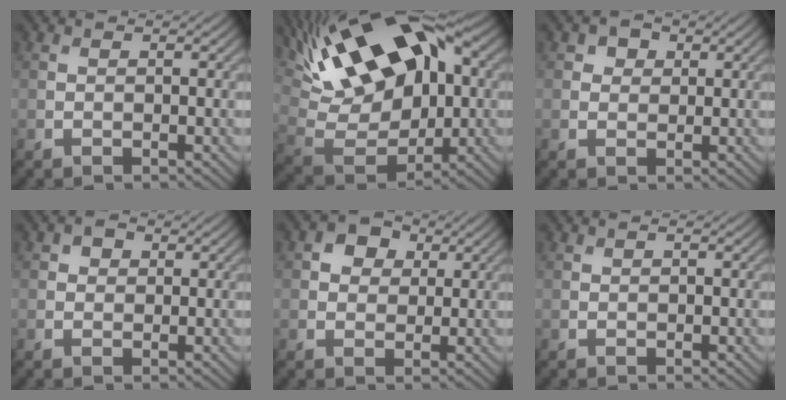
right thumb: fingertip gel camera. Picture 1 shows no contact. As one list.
[{"total": 19.0, "force": [7.1, 10.1, 14.5], "torque": [-0.258, 0.045, 0.103]}, {"total": 2.4, "force": [1.0, 1.9, 1.0], "torque": [-0.013, 0.001, 0.012]}, {"total": 1.8, "force": [0.7, 1.4, 0.8], "torque": [-0.011, 0.002, 0.008]}, {"total": 4.0, "force": [1.5, 3.1, 2.1], "torque": [-0.034, 0.006, 0.017]}, {"total": 0.5, "force": [0.3, 0.3, 0.3], "torque": [-0.005, 0.001, 0.004]}]